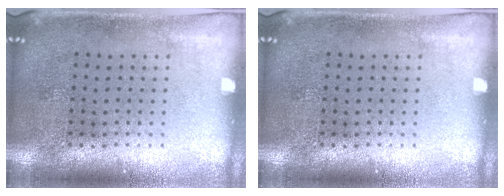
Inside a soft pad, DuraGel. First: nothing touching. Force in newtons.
{"total": 0.0}